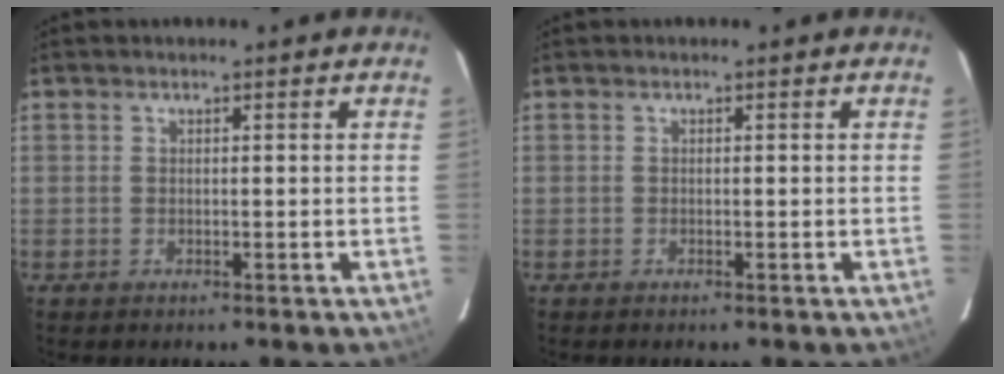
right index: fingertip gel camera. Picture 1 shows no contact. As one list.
[{"total": 0.0}]